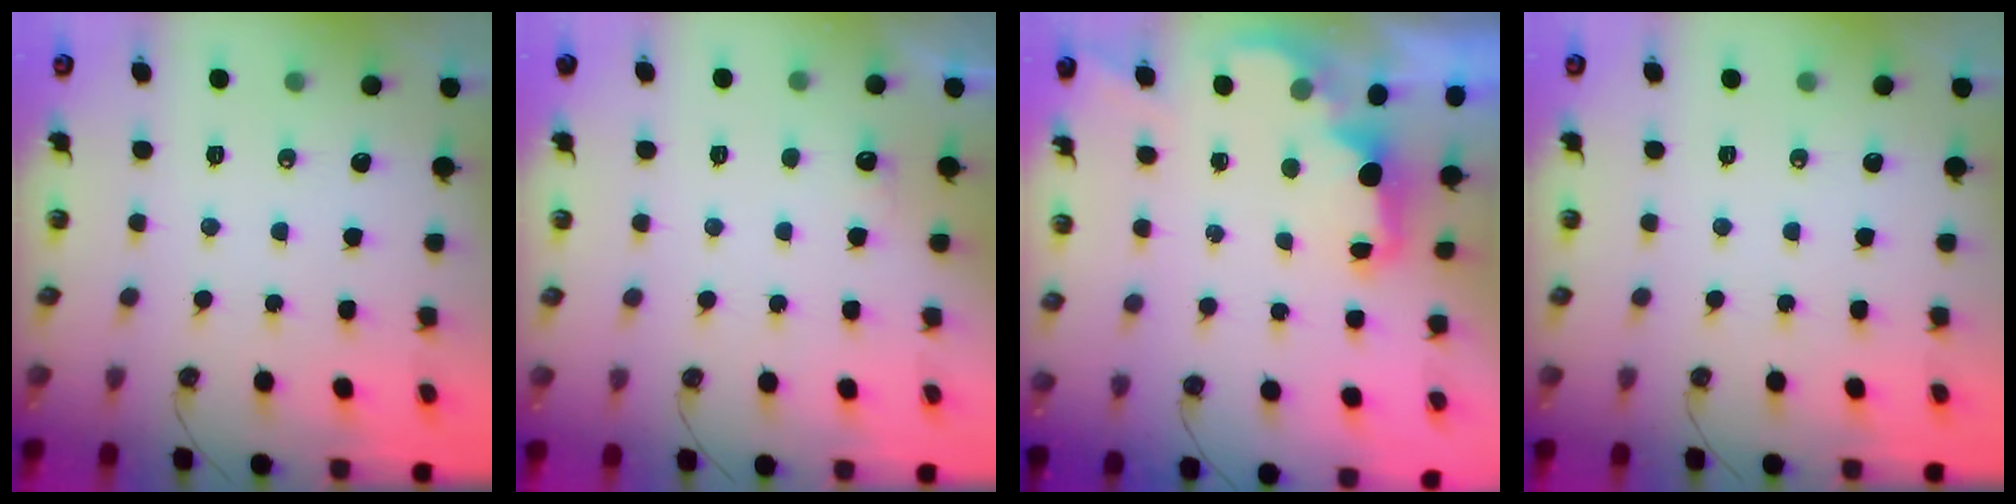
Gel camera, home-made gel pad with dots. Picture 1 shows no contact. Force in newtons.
{"total": 3.5, "press": 3.3, "slide": 1.1}
{"total": 2.3, "press": 2.2, "slide": 0.7}
{"total": 0.0}